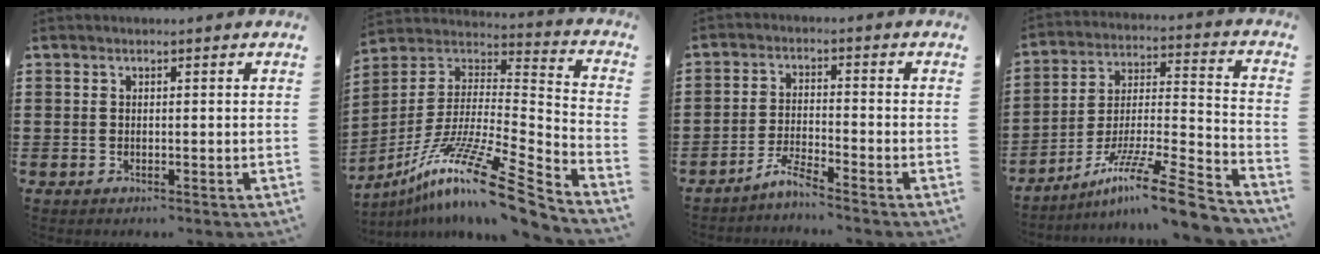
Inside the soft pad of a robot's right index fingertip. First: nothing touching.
{"total": 15.6, "force": [-11.3, 0.9, 10.7], "torque": [-0.196, 0.017, -0.209]}
{"total": 3.6, "force": [-3.5, -0.3, 1.0], "torque": [-0.028, 0.003, -0.073]}
{"total": 12.6, "force": [-9.6, 0.8, 8.1], "torque": [-0.127, 0.015, -0.181]}